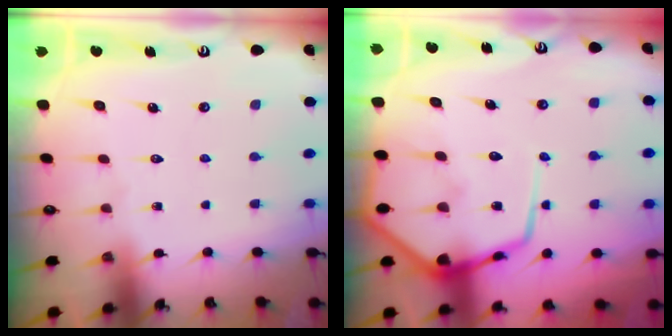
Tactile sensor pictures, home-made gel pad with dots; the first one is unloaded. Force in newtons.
{"total": 15.3, "press": 15.2, "slide": 1.4}